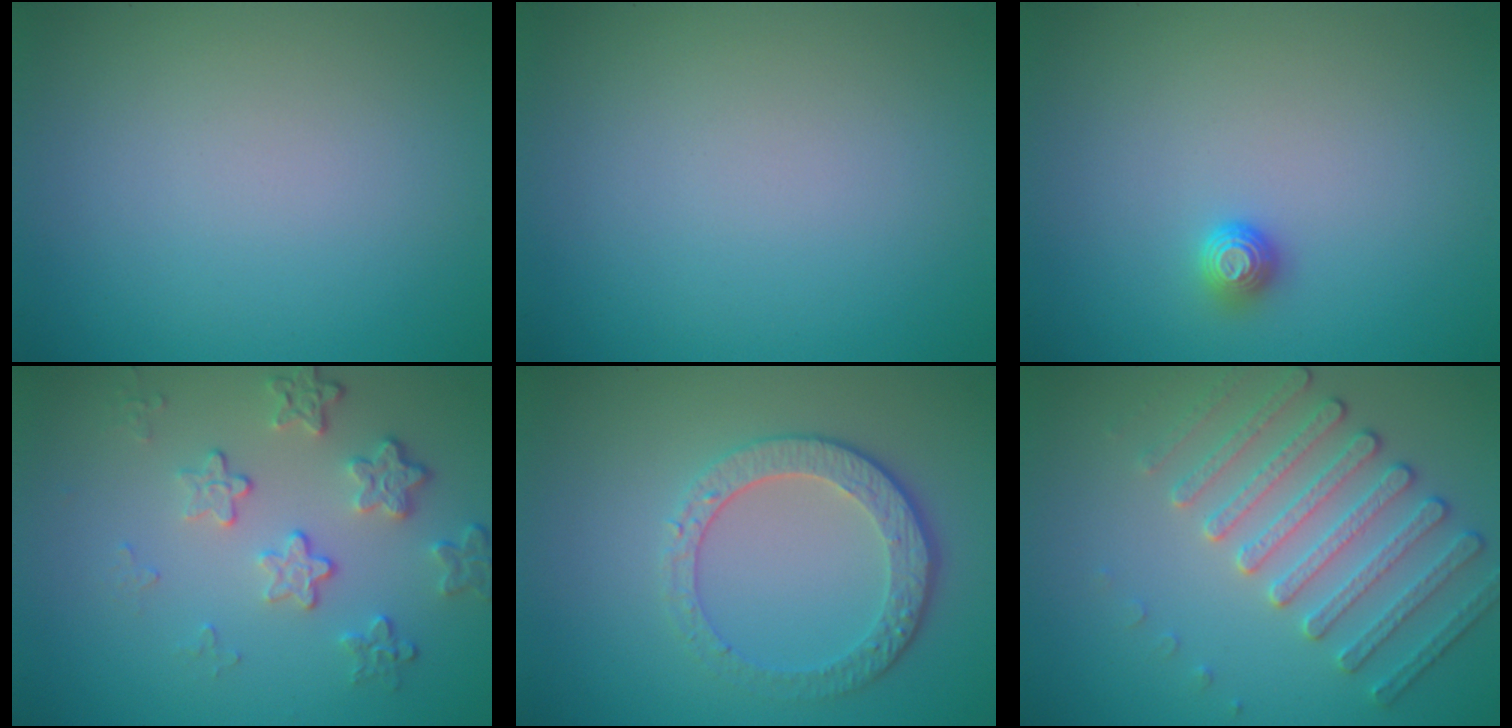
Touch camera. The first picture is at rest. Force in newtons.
{"total": 0.0}
{"total": 1.2, "press": 1.1, "slide": 0.4}
{"total": 3.9, "press": 2.8, "slide": 2.7}
{"total": 4.5, "press": 3.2, "slide": 3.2}
{"total": 4.2, "press": 4.1, "slide": 1.2}